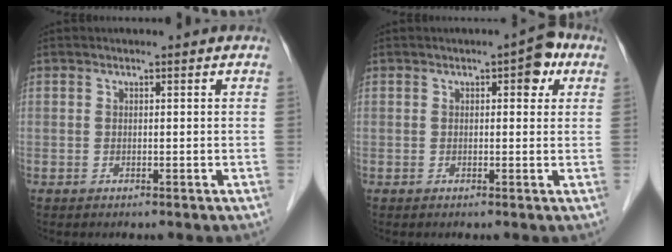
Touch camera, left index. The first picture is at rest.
{"total": 3.7, "force": [1.5, 1.6, 2.9], "torque": [-0.028, 0.016, 0.011]}